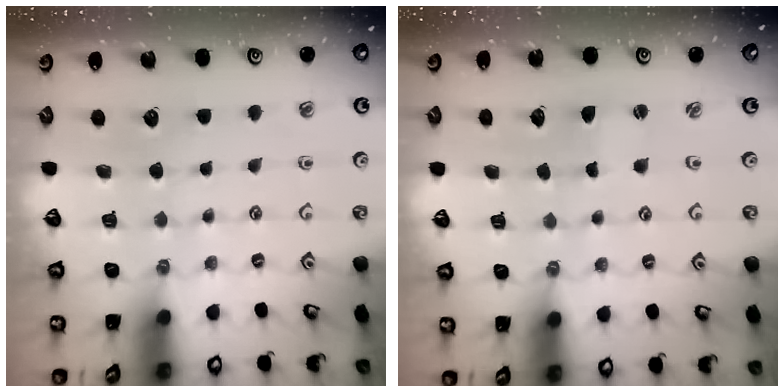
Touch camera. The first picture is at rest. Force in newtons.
{"total": 0.9, "press": 0.9, "slide": 0.1}